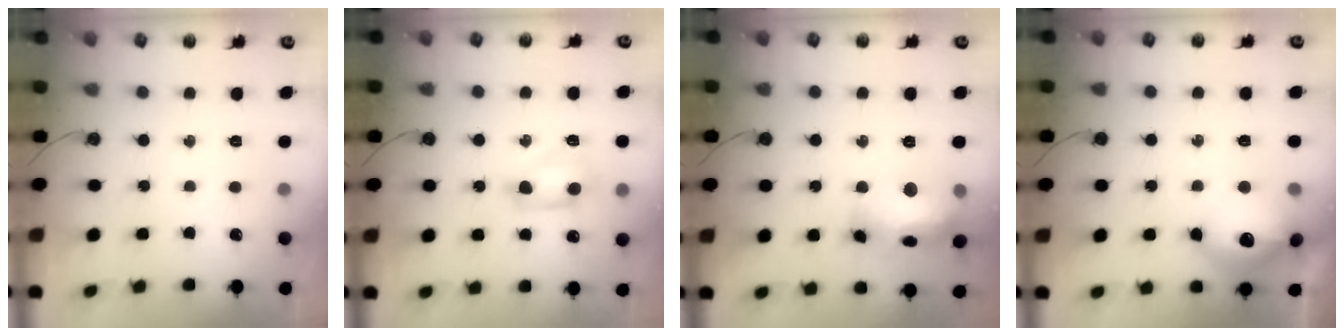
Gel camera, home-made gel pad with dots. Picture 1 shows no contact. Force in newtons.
{"total": 7.4, "press": 7.3, "slide": 1.0}
{"total": 17.7, "press": 17.6, "slide": 1.4}
{"total": 16.0, "press": 16.0, "slide": 1.3}